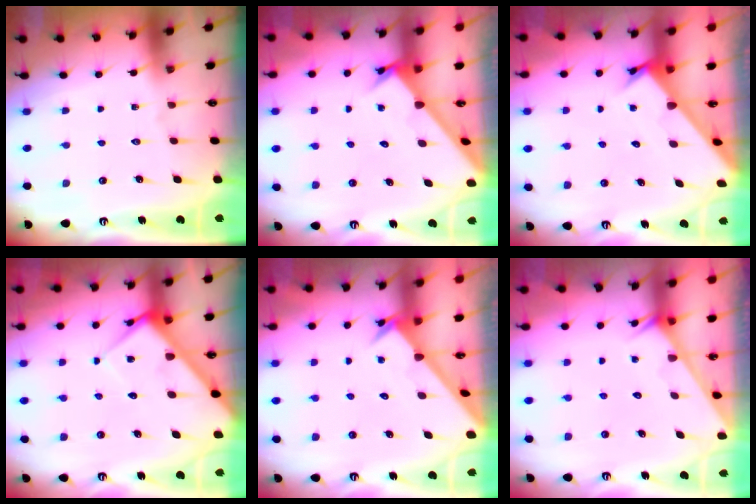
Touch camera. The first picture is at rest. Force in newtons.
{"total": 2.2, "press": 2.2, "slide": 0.0}
{"total": 2.3, "press": 2.3, "slide": 0.1}
{"total": 6.4, "press": 6.4, "slide": 0.6}
{"total": 2.6, "press": 2.6, "slide": 0.2}
{"total": 1.5, "press": 1.5, "slide": 0.1}